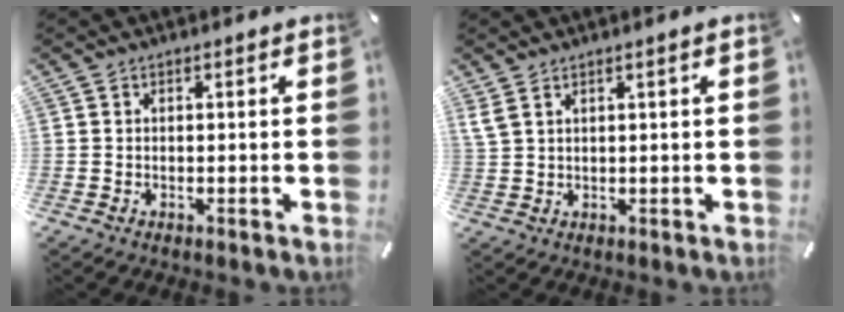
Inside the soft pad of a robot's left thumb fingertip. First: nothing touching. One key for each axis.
{"total": 2.1, "fx": 1.1, "fy": 0.3, "fz": 1.7, "tx": -0.037, "ty": -0.002, "tz": 0.021}